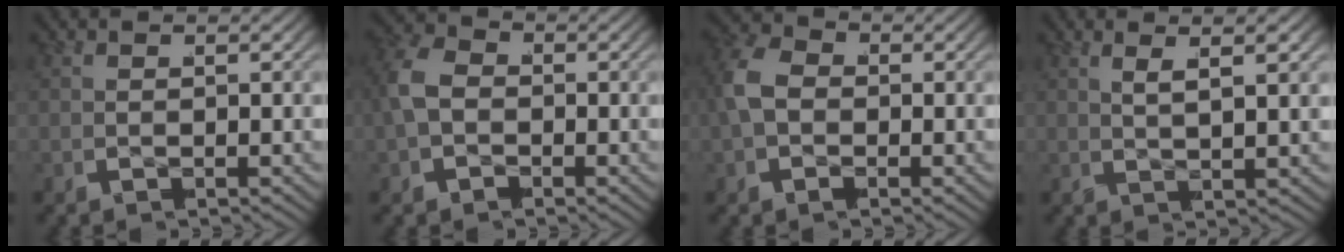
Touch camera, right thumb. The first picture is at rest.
{"total": 5.9, "force": [-0.3, 5.0, 3.1], "torque": [-0.088, -0.016, 0.000]}
{"total": 6.0, "force": [0.2, 4.9, 3.5], "torque": [-0.095, -0.009, 0.005]}
{"total": 2.1, "force": [1.3, -1.4, 1.0], "torque": [-0.012, 0.015, 0.027]}